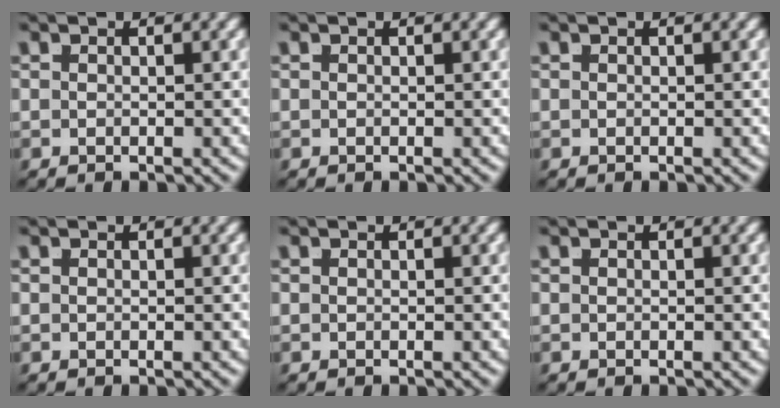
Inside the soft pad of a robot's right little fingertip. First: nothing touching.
{"total": 0.0}
{"total": 0.0}
{"total": 0.0}
{"total": 0.0}
{"total": 0.0}